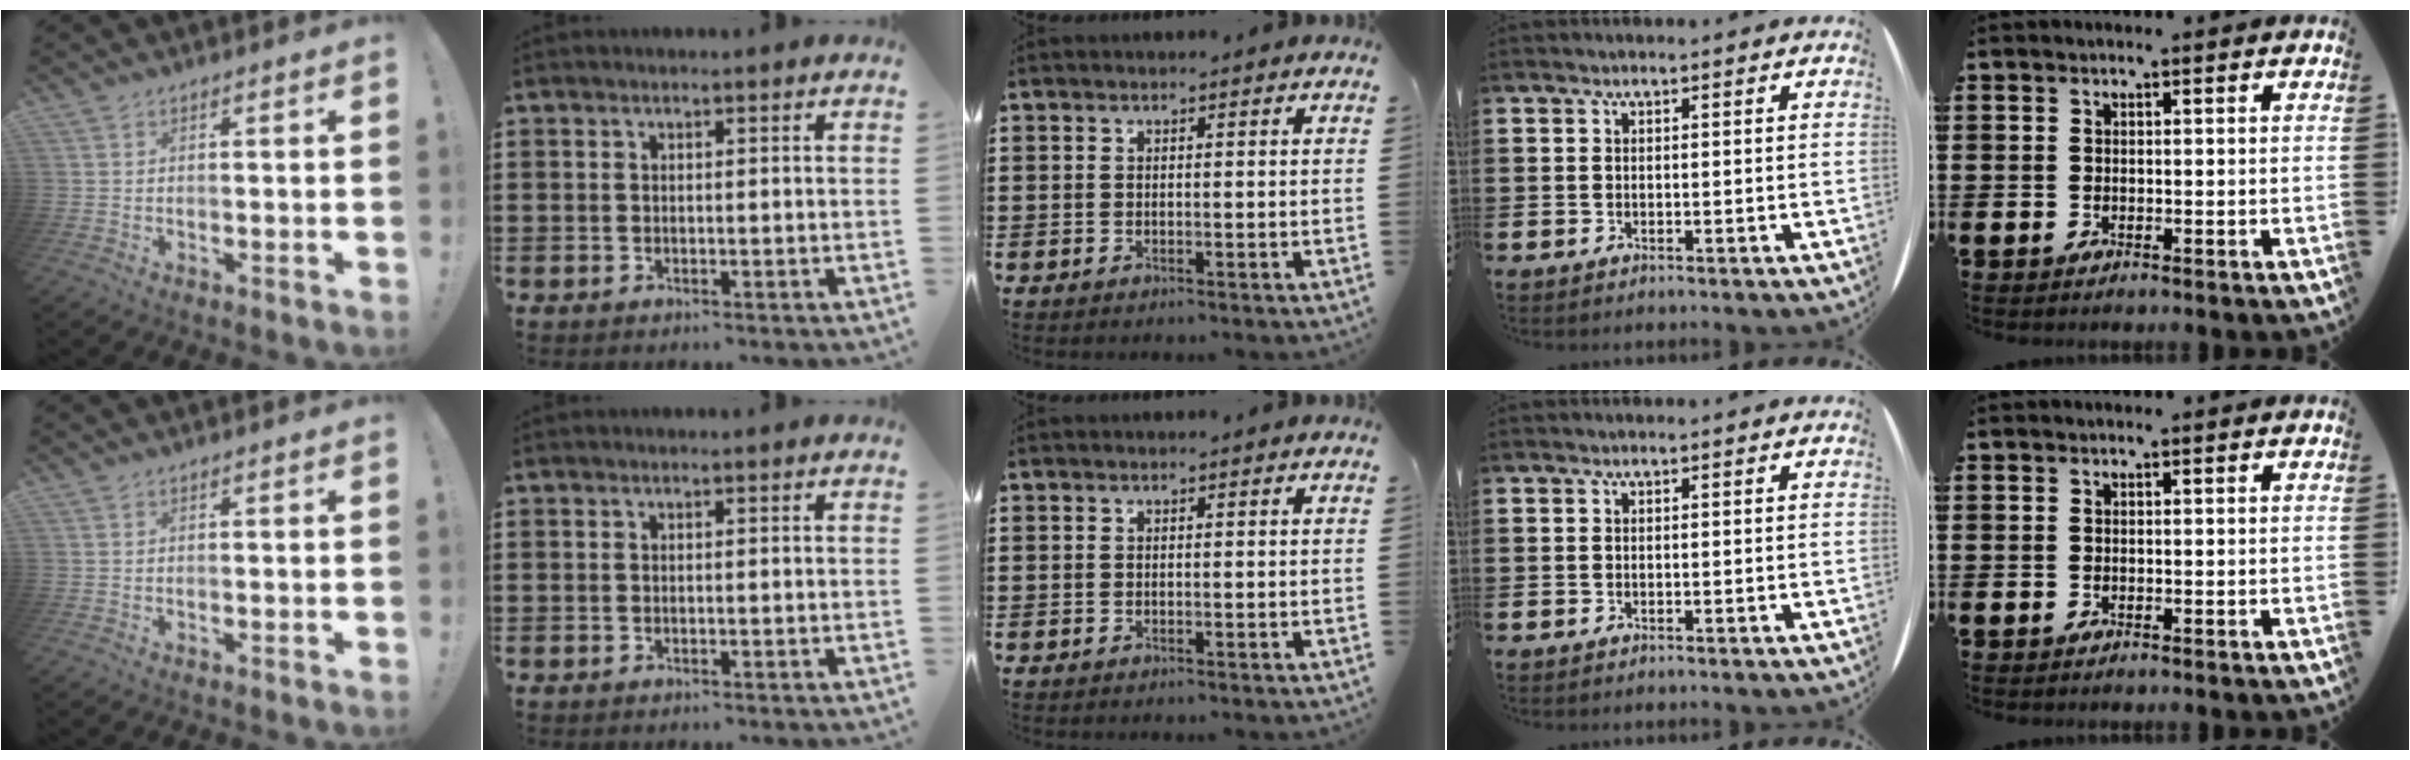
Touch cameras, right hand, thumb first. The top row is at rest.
{}